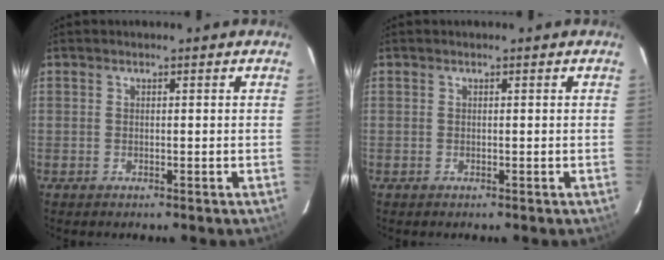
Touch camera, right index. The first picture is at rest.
{"total": 0.0}